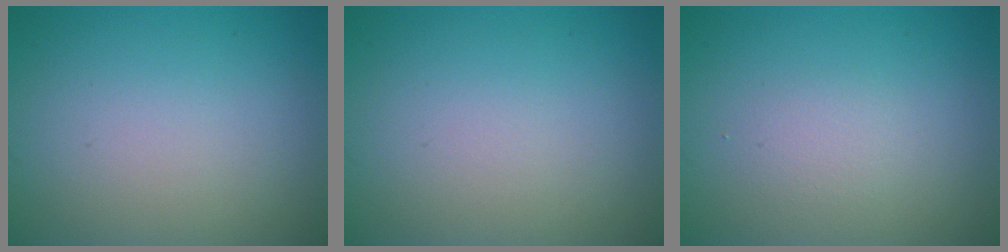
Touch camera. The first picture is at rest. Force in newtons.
{"total": 0.0}
{"total": 1.3, "press": 1.2, "slide": 0.1}